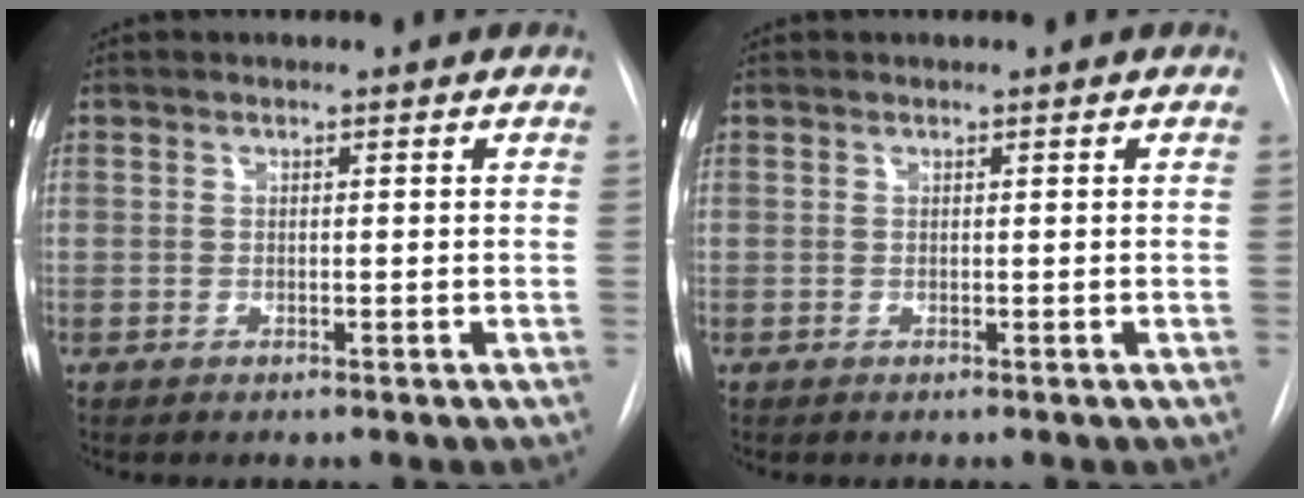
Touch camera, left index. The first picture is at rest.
{"total": 0.0}